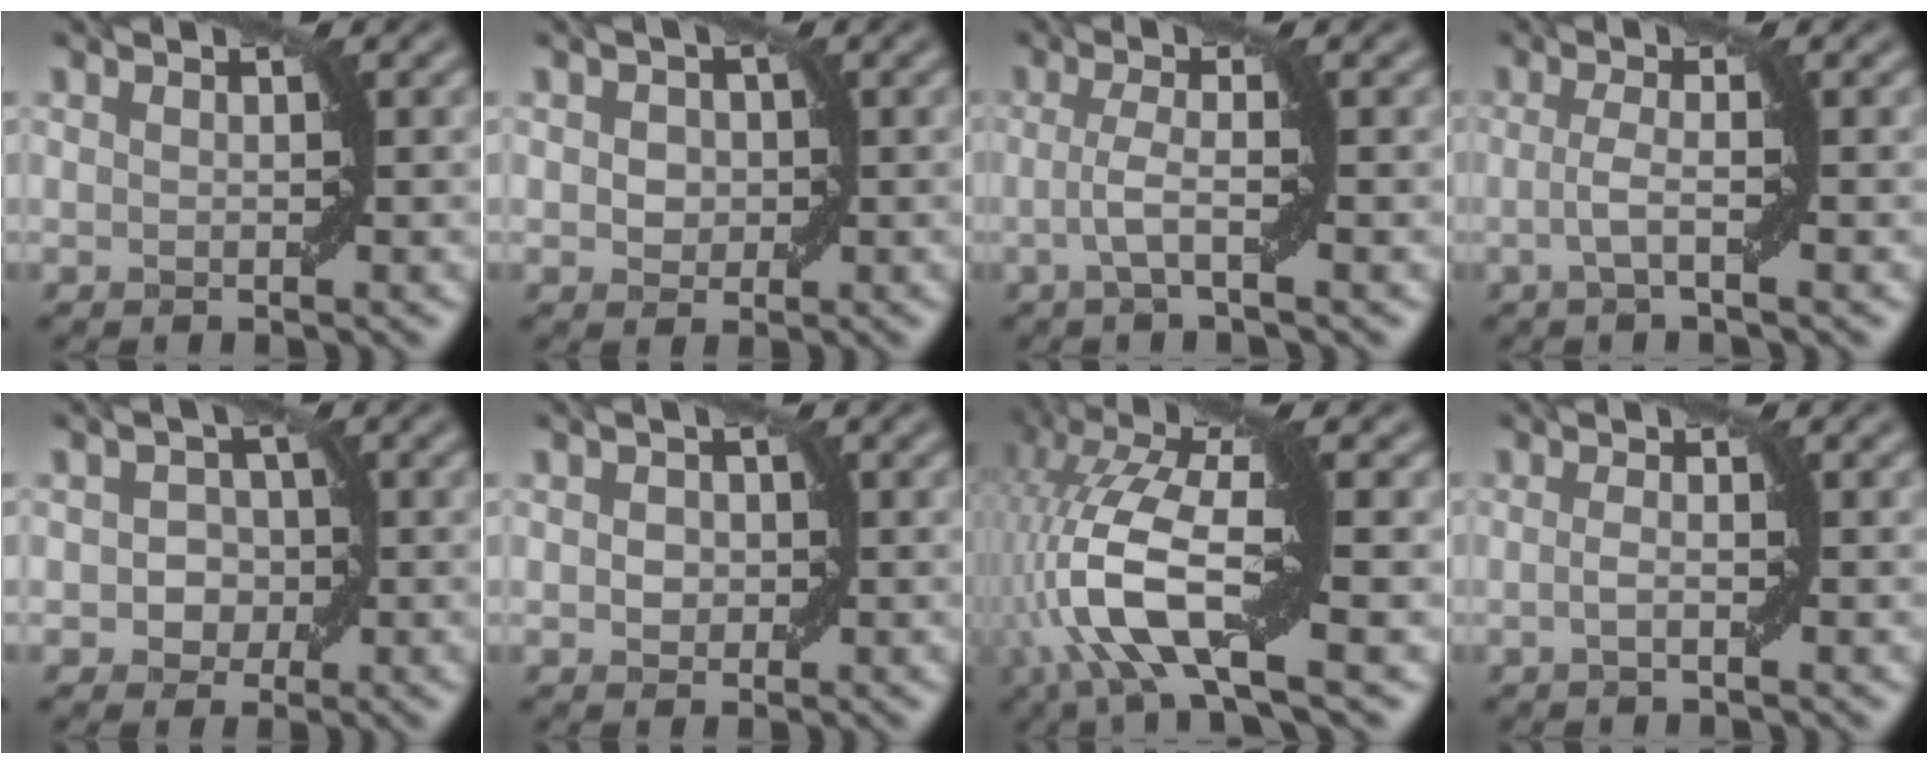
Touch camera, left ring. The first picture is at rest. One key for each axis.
{"total": 2.0, "fx": 0.1, "fy": 1.7, "fz": 1.0, "tx": -0.014, "ty": 0.001, "tz": -0.002}
{"total": 2.7, "fx": -0.5, "fy": 0.4, "fz": 2.6, "tx": -0.056, "ty": 0.001, "tz": -0.014}
{"total": 2.4, "fx": -0.5, "fy": 0.4, "fz": 2.3, "tx": -0.047, "ty": 0.001, "tz": -0.014}
{"total": 2.4, "fx": -0.4, "fy": 2.1, "fz": 1.1, "tx": -0.001, "ty": 0.000, "tz": -0.013}
{"total": 1.6, "fx": -0.1, "fy": 1.4, "fz": 0.8, "tx": -0.011, "ty": 0.001, "tz": -0.005}
{"total": 10.2, "fx": -2.4, "fy": 3.1, "fz": 9.4, "tx": -0.202, "ty": 0.017, "tz": -0.053}
{"total": 1.3, "fx": -0.3, "fy": 0.1, "fz": 1.2, "tx": -0.026, "ty": 0.002, "tz": -0.008}